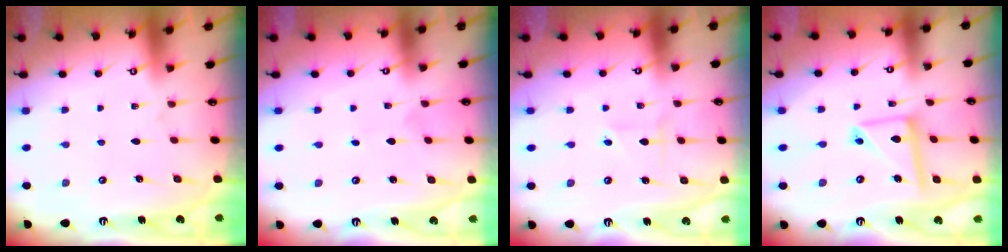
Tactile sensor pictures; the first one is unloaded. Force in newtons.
{"total": 0.5, "press": 0.5, "slide": 0.0}
{"total": 1.8, "press": 1.7, "slide": 0.4}
{"total": 11.3, "press": 11.2, "slide": 1.2}